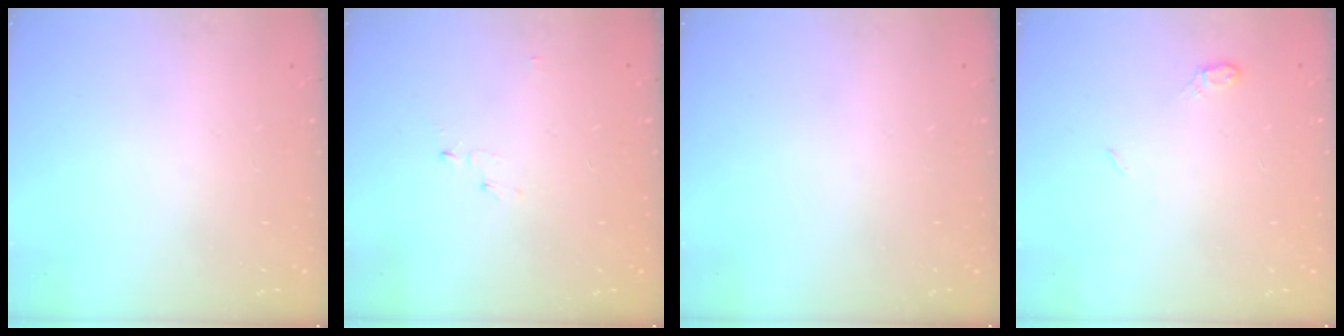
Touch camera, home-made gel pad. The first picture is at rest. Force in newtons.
{"total": 2.8, "press": 2.8, "slide": 0.3}
{"total": 0.0}
{"total": 3.9, "press": 3.8, "slide": 0.6}